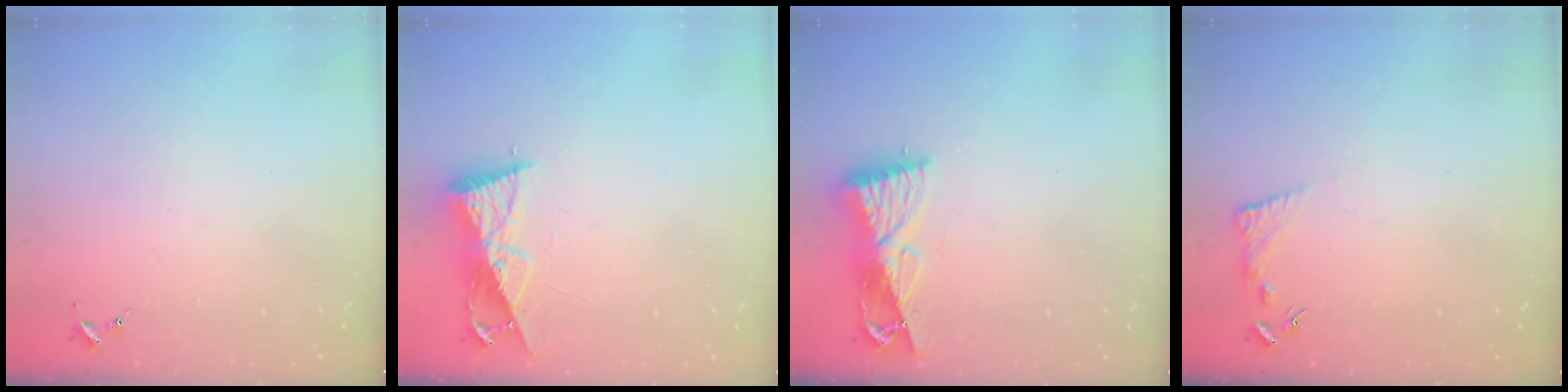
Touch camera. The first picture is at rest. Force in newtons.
{"total": 8.9, "press": 8.9, "slide": 0.5}
{"total": 9.5, "press": 9.4, "slide": 0.8}
{"total": 6.0, "press": 6.0, "slide": 0.4}